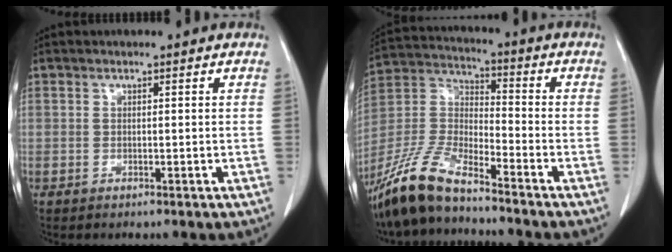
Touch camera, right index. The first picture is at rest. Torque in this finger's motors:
{"motor_torque": [0.78, -0.67, 0.44, 0.12]}